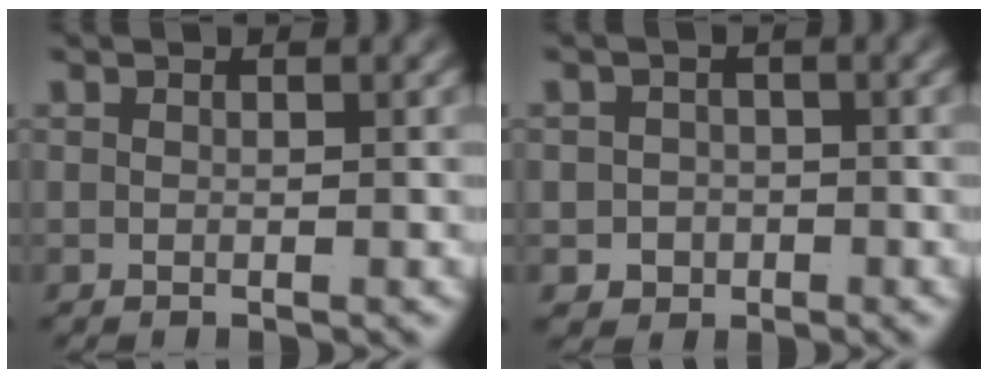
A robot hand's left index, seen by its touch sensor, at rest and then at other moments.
{"total": 3.7, "force": [-1.4, 3.3, 0.9], "torque": [-0.017, -0.020, -0.020]}